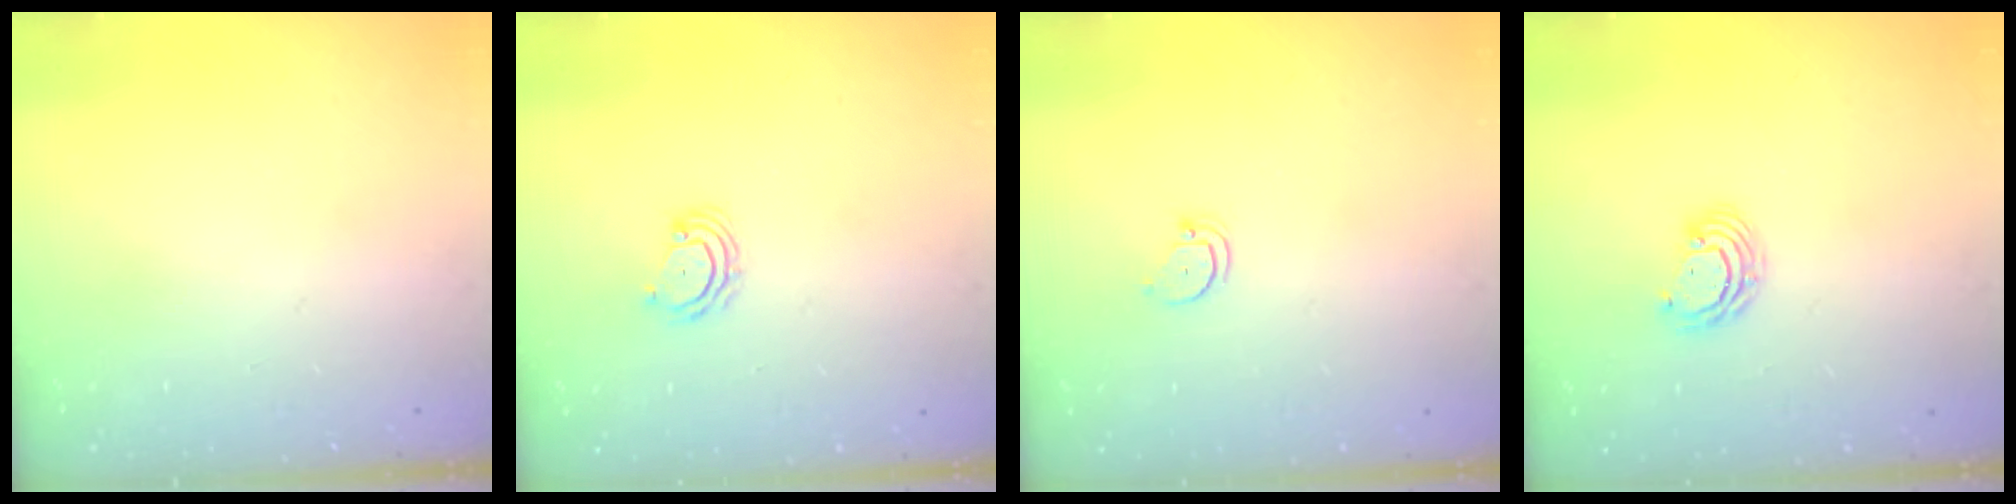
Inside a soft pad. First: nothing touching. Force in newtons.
{"total": 4.1, "press": 4.1, "slide": 0.4}
{"total": 2.6, "press": 2.6, "slide": 0.0}
{"total": 4.9, "press": 4.9, "slide": 0.2}